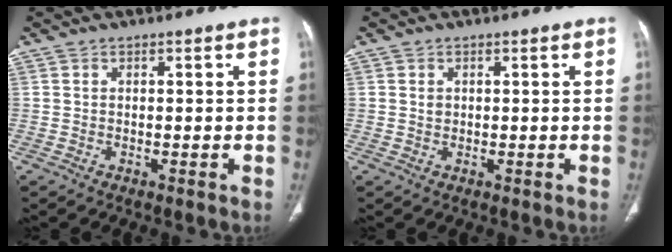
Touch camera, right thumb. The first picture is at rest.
{"total": 1.0, "force": [0.2, 0.8, 0.5], "torque": [-0.007, 0.000, 0.006]}